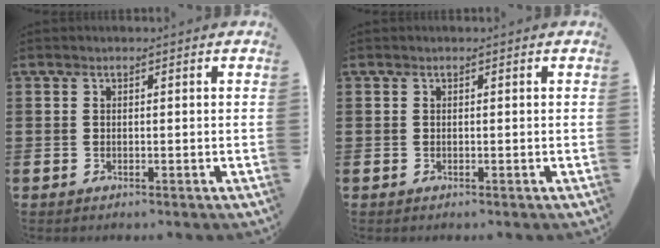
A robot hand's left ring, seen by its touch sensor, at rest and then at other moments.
{"total": 0.0}